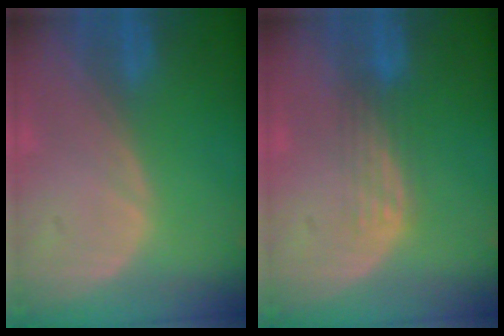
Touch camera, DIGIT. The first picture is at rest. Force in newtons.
{"total": 2.9, "press": 2.7, "slide": 1.2}